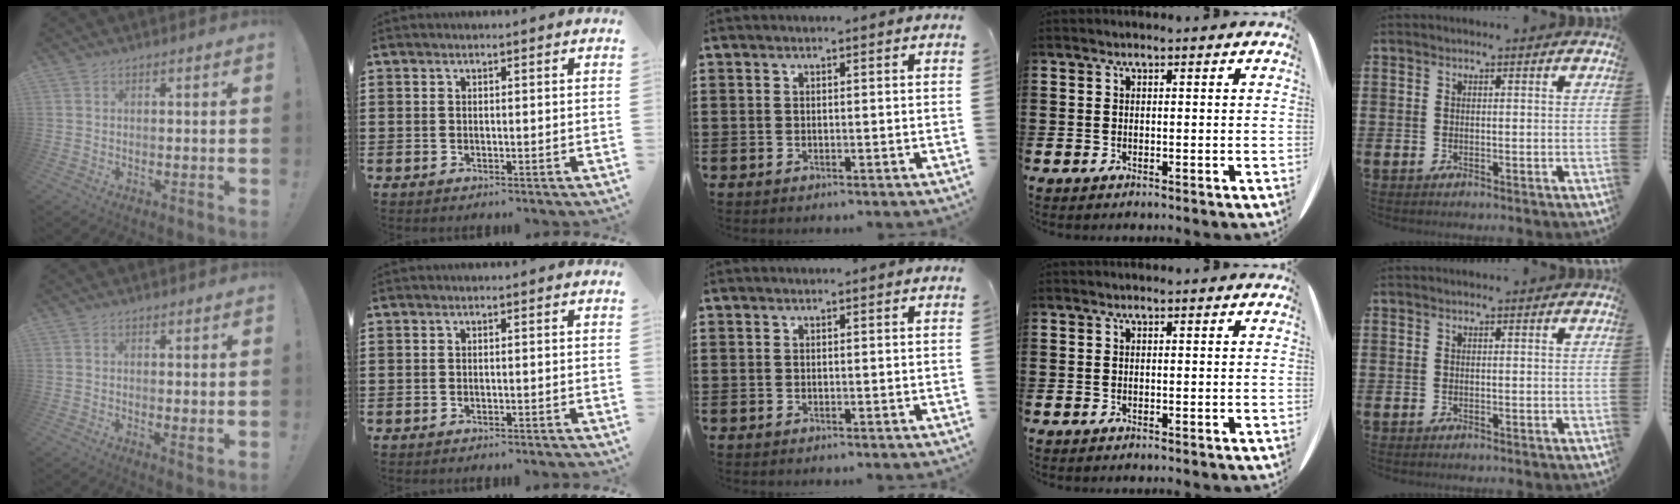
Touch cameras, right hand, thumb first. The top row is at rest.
{"thumb": {"total": 2.0, "force": [1.0, 0.5, 1.7], "torque": [-0.017, -0.006, 0.017]}, "index": {"total": 0.5, "force": [-0.5, 0.0, 0.1], "torque": [-0.004, -0.002, -0.011]}}